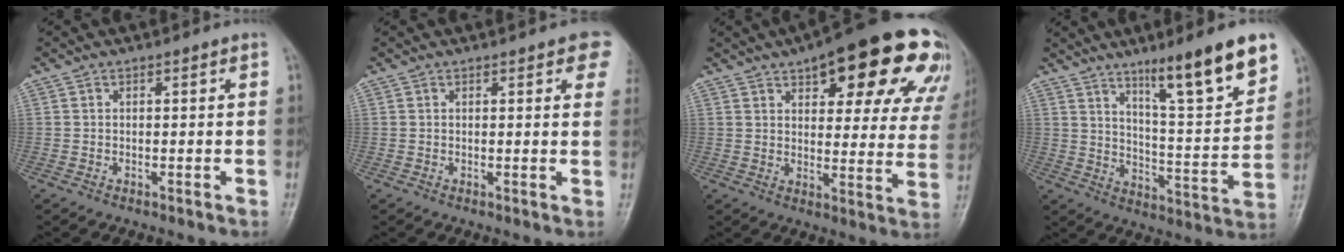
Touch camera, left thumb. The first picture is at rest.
{"total": 5.3, "force": [2.7, 1.9, 4.1], "torque": [-0.021, -0.002, 0.024]}
{"total": 25.2, "force": [13.9, 9.5, 18.7], "torque": [-0.206, -0.019, 0.169]}
{"total": 16.8, "force": [10.7, 2.3, 12.8], "torque": [-0.172, -0.061, 0.173]}